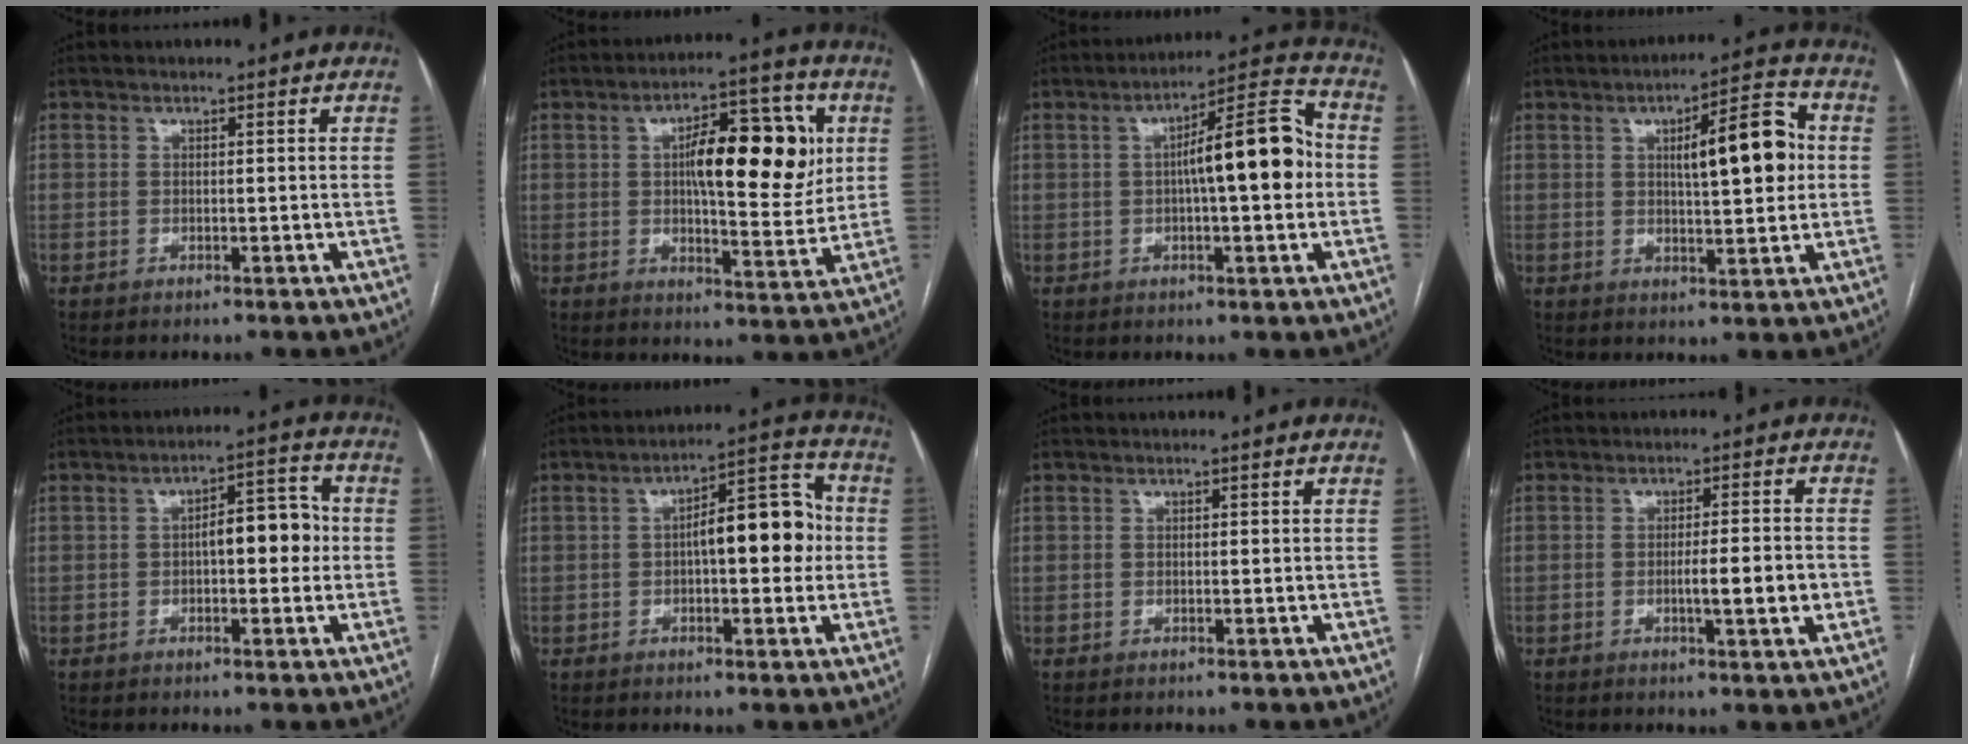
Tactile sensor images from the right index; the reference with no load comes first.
{"total": 14.7, "force": [3.2, 4.6, 13.5], "torque": [-0.196, 0.024, 0.047]}
{"total": 11.9, "force": [0.2, 2.2, 11.7], "torque": [-0.177, 0.032, 0.001]}
{"total": 10.6, "force": [1.8, 2.5, 10.2], "torque": [-0.146, 0.022, 0.028]}
{"total": 6.9, "force": [-0.1, 2.6, 6.3], "torque": [-0.086, 0.026, -0.004]}
{"total": 10.4, "force": [0.2, 3.3, 9.8], "torque": [-0.143, 0.034, 0.003]}
{"total": 0.0}
{"total": 5.6, "force": [-1.2, 0.2, 5.5], "torque": [-0.085, -0.006, -0.016]}